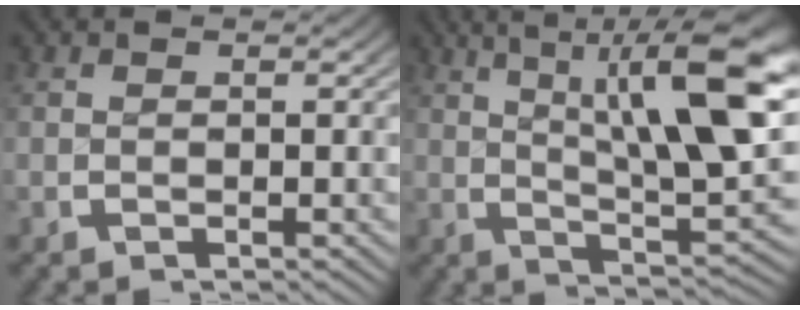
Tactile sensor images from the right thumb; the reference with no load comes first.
{"total": 12.7, "force": [2.1, 5.7, 11.2], "torque": [-0.156, -0.025, 0.035]}